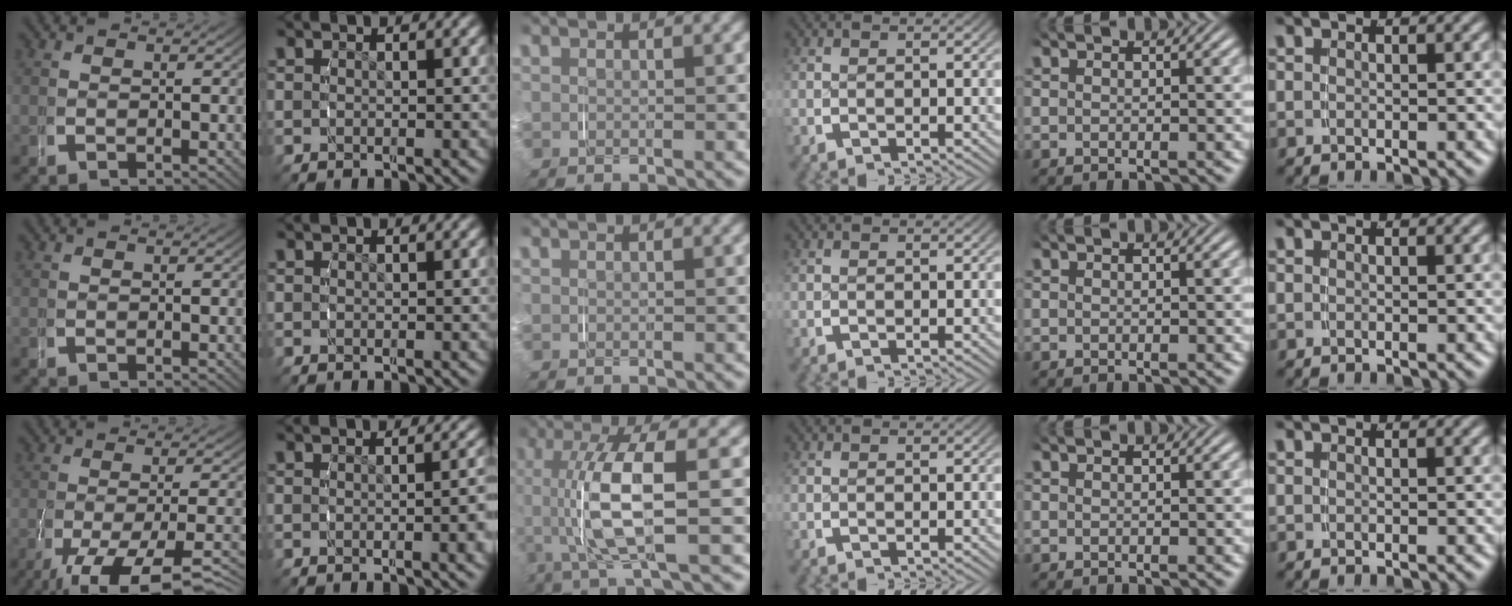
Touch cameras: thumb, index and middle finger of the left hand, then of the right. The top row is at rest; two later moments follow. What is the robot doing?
{"motion": "grasp_and_lifting", "object": "plastic wrap"}